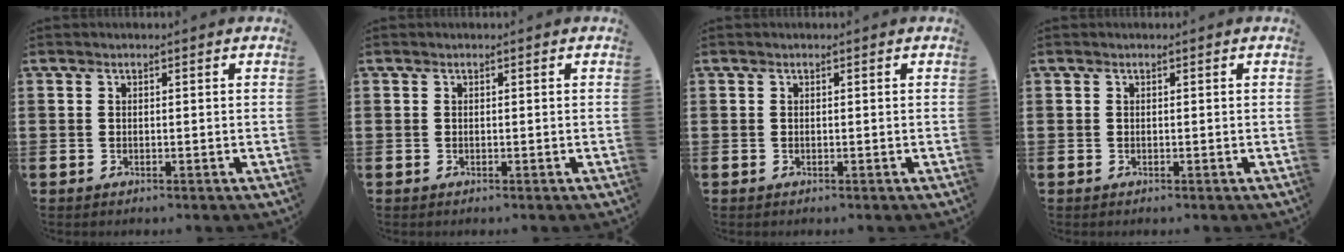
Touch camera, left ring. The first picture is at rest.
{"total": 0.0}
{"total": 0.0}
{"total": 0.0}